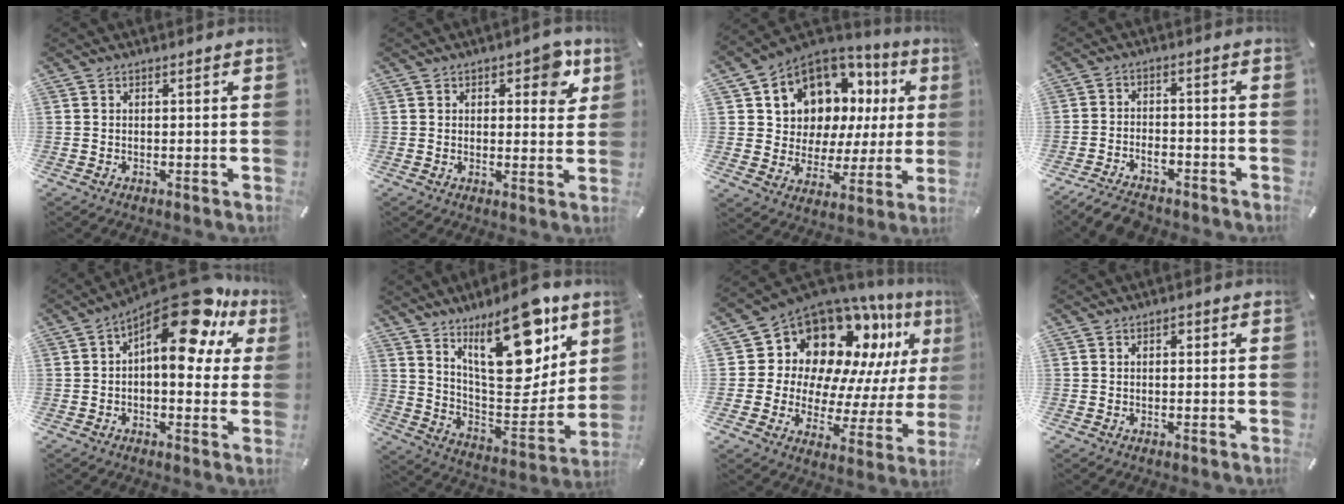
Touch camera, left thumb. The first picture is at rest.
{"total": 6.5, "force": [3.2, 3.8, 4.3], "torque": [-0.036, -0.007, 0.047]}
{"total": 10.4, "force": [6.5, 7.8, 1.9], "torque": [-0.048, -0.075, 0.126]}
{"total": 6.4, "force": [-5.2, 2.8, 2.4], "torque": [-0.043, 0.025, -0.099]}
{"total": 19.2, "force": [11.0, 8.4, 13.3], "torque": [-0.190, -0.082, 0.183]}
{"total": 23.0, "force": [14.0, 9.8, 15.4], "torque": [-0.216, -0.091, 0.236]}
{"total": 15.7, "force": [10.1, 10.3, 6.2], "torque": [-0.111, -0.111, 0.180]}
{"total": 0.8, "force": [0.1, 0.7, 0.4], "torque": [-0.009, 0.005, -0.001]}